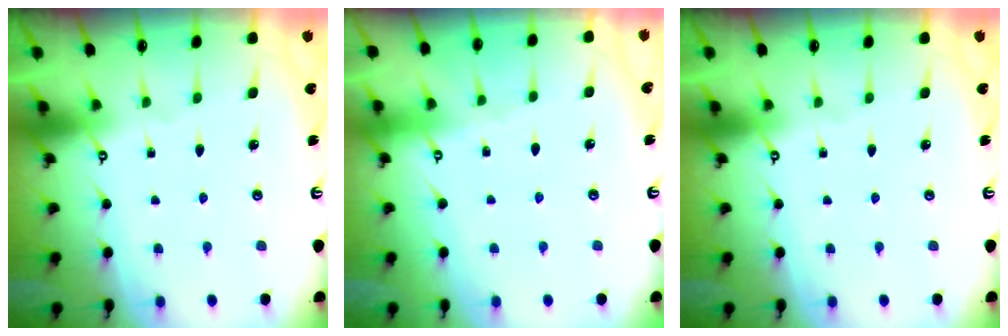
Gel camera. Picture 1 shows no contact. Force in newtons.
{"total": 0.8, "press": 0.7, "slide": 0.3}
{"total": 0.0}